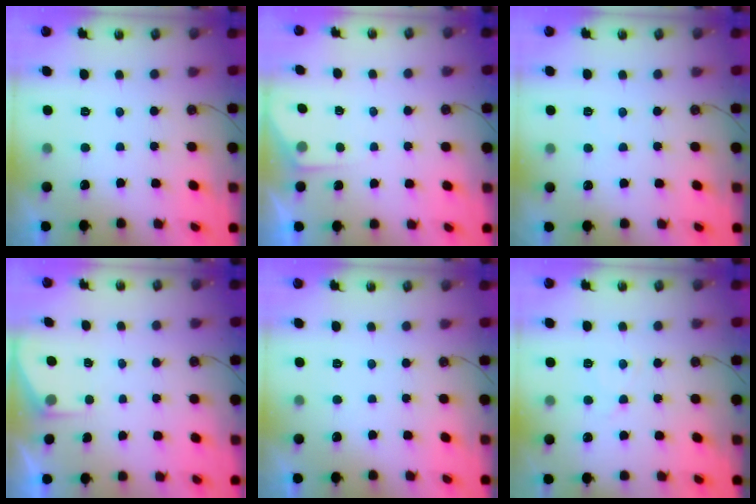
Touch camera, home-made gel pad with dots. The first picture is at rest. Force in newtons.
{"total": 3.6, "press": 3.6, "slide": 0.3}
{"total": 2.6, "press": 2.6, "slide": 0.4}
{"total": 2.3, "press": 2.3, "slide": 0.3}
{"total": 0.0}
{"total": 7.5, "press": 7.5, "slide": 0.9}